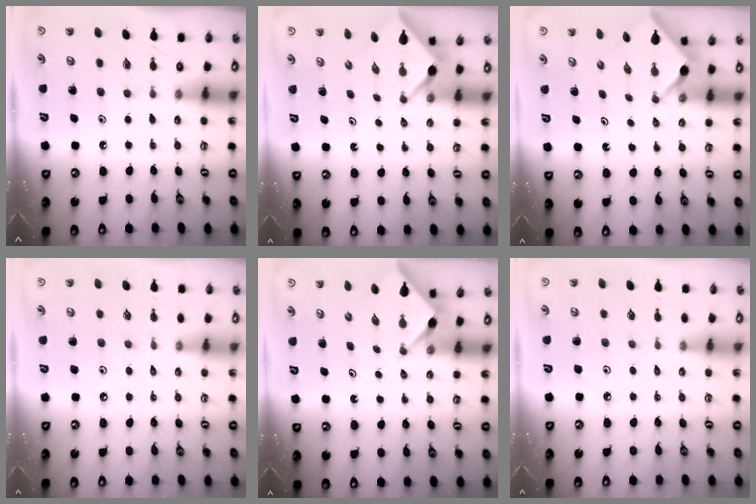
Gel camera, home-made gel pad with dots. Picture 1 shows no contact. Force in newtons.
{"total": 2.3, "press": 2.3, "slide": 0.3}
{"total": 2.3, "press": 2.3, "slide": 0.3}
{"total": 1.6, "press": 1.5, "slide": 0.4}
{"total": 3.0, "press": 3.0, "slide": 0.3}
{"total": 1.7, "press": 1.6, "slide": 0.3}